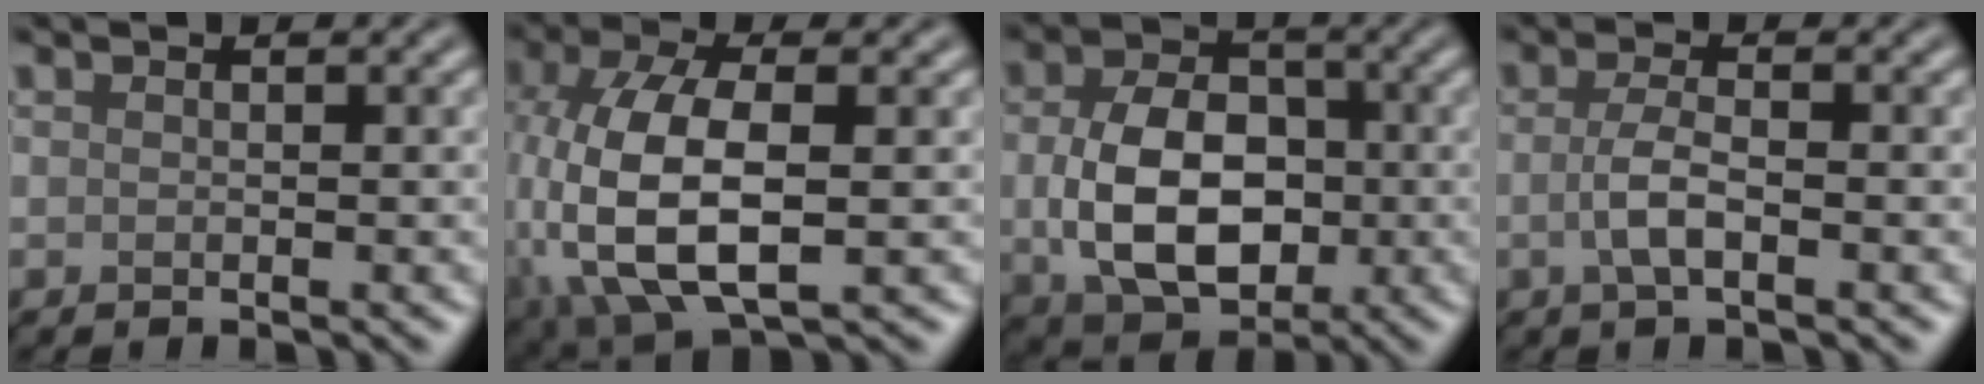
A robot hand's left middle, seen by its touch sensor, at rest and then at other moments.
{"total": 11.2, "force": [-1.5, 5.7, 9.6], "torque": [-0.230, -0.010, -0.028]}
{"total": 8.9, "force": [-0.6, 6.2, 6.4], "torque": [-0.134, -0.012, -0.005]}
{"total": 2.6, "force": [-0.6, 0.8, 2.4], "torque": [-0.052, 0.000, -0.015]}